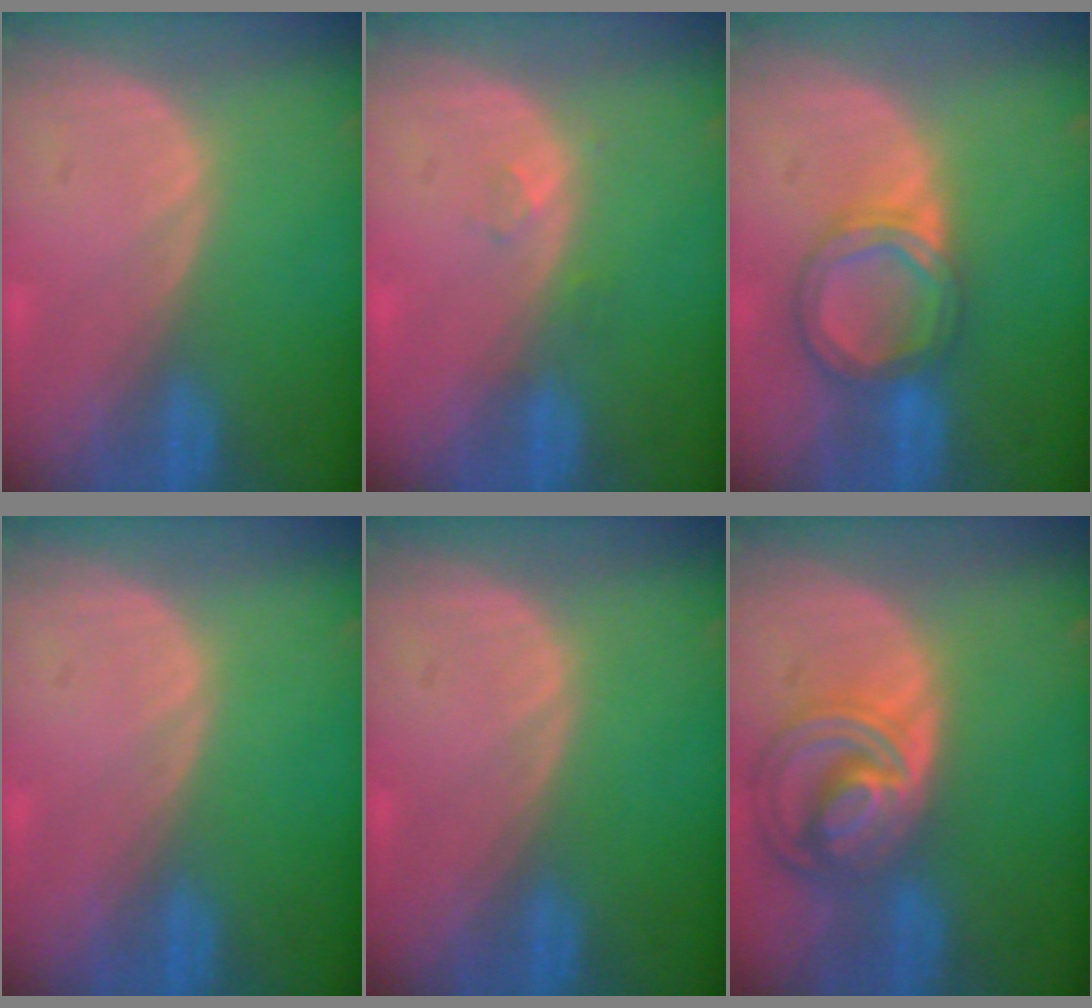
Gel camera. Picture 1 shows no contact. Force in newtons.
{"total": 1.4, "press": 1.3, "slide": 0.6}
{"total": 6.4, "press": 5.9, "slide": 2.5}
{"total": 0.0}
{"total": 0.0}
{"total": 8.8, "press": 7.6, "slide": 4.4}